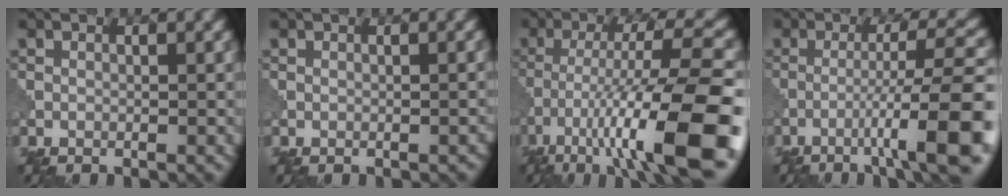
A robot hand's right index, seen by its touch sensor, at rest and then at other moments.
{"total": 0.6, "force": [-0.4, 0.2, 0.4], "torque": [0.000, 0.002, -0.007]}
{"total": 13.2, "force": [-6.2, 3.2, 11.2], "torque": [-0.182, 0.010, -0.096]}
{"total": 9.4, "force": [-3.7, 1.4, 8.6], "torque": [-0.119, 0.013, -0.056]}